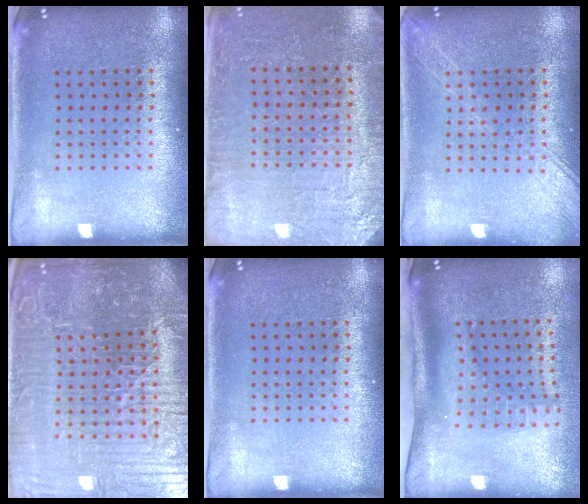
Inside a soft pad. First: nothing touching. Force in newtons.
{"total": 3.0, "press": 3.0, "slide": 0.3}
{"total": 1.7, "press": 1.7, "slide": 0.2}
{"total": 6.4, "press": 5.9, "slide": 2.4}
{"total": 0.0}
{"total": 2.3, "press": 1.6, "slide": 1.6}